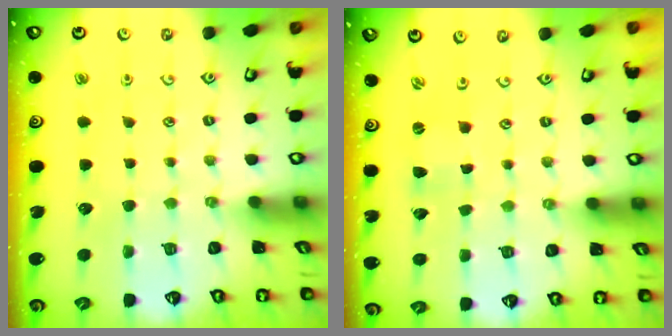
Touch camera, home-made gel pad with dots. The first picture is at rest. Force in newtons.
{"total": 1.2, "press": 1.2, "slide": 0.4}